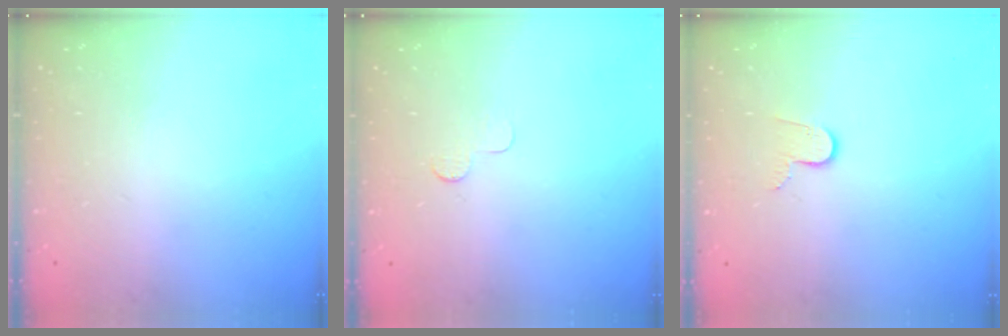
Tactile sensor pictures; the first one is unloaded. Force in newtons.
{"total": 3.0, "press": 2.9, "slide": 0.3}
{"total": 6.0, "press": 6.0, "slide": 0.5}